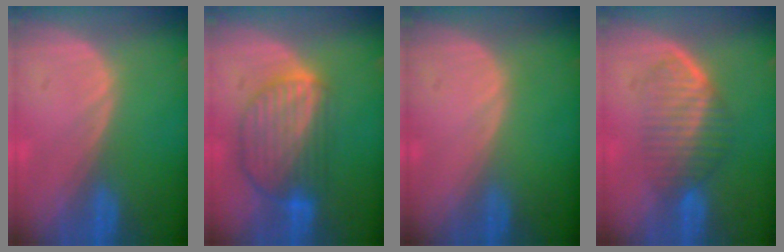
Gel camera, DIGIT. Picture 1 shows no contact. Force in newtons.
{"total": 9.1, "press": 7.8, "slide": 4.7}
{"total": 0.0}
{"total": 5.9, "press": 5.8, "slide": 1.3}